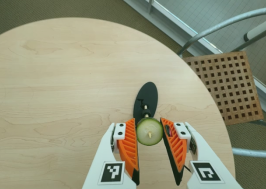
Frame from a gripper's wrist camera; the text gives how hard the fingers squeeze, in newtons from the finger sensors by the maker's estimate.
{"total": 7.4, "left": 7.3, "right": 7.5}